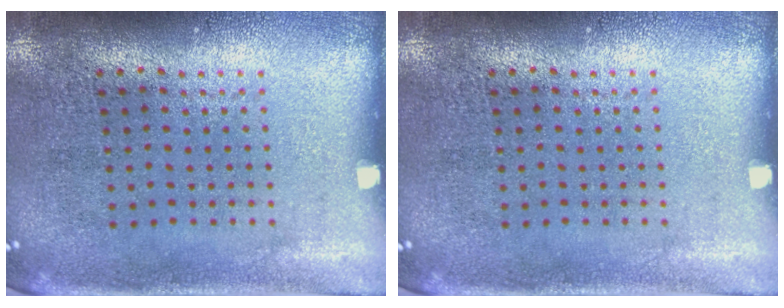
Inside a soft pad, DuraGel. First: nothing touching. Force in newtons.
{"total": 0.0}